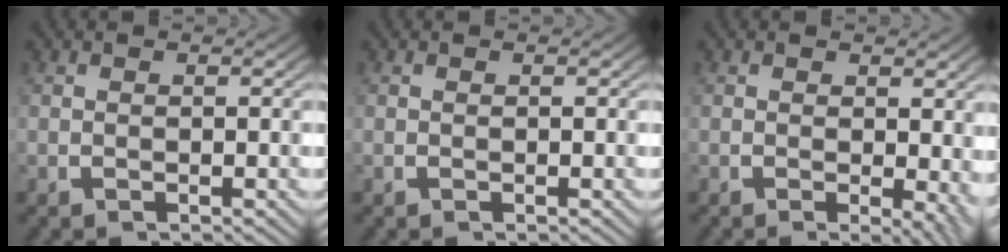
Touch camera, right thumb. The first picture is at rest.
{"total": 0.0}
{"total": 2.6, "force": [-0.1, 1.1, 2.3], "torque": [-0.019, -0.015, 0.002]}